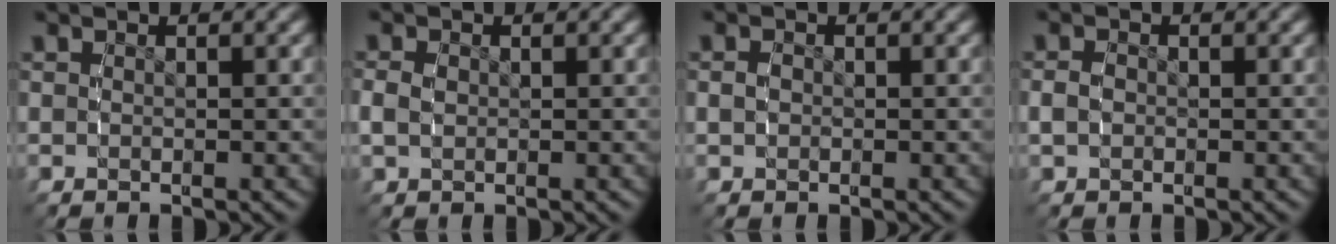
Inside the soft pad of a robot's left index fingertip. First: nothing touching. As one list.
[{"total": 1.5, "force": [0.0, 1.1, 1.0], "torque": [-0.027, -0.004, 0.005]}, {"total": 0.6, "force": [-0.1, 0.4, 0.4], "torque": [-0.012, -0.003, 0.001]}, {"total": 1.3, "force": [-0.3, 1.0, 0.8], "torque": [-0.024, -0.002, -0.002]}]